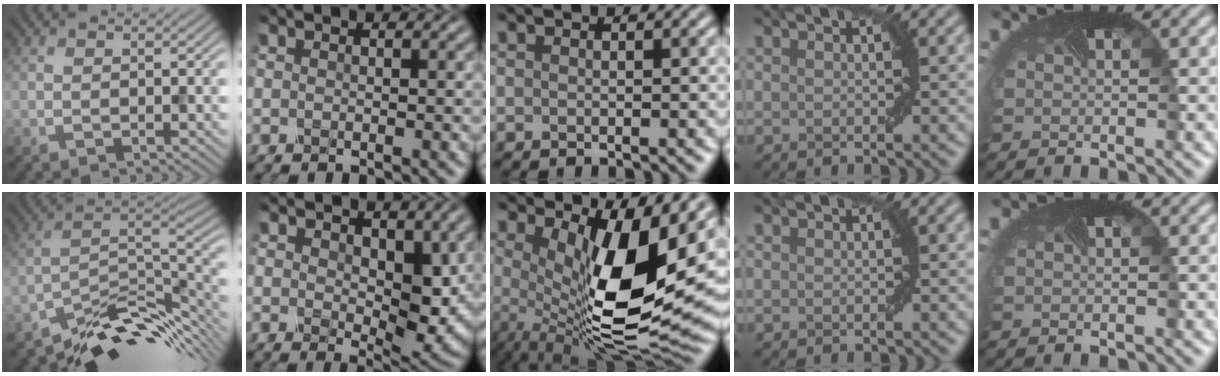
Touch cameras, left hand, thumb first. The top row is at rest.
{"thumb": {"total": 11.6, "force": [-8.3, 4.3, 6.9], "torque": [-0.110, 0.001, -0.142]}, "index": {"total": 5.9, "force": [0.8, 3.3, 4.9], "torque": [-0.086, -0.008, 0.018]}, "middle": {"total": 12.2, "force": [1.9, 3.8, 11.5], "torque": [-0.178, -0.026, 0.042]}}